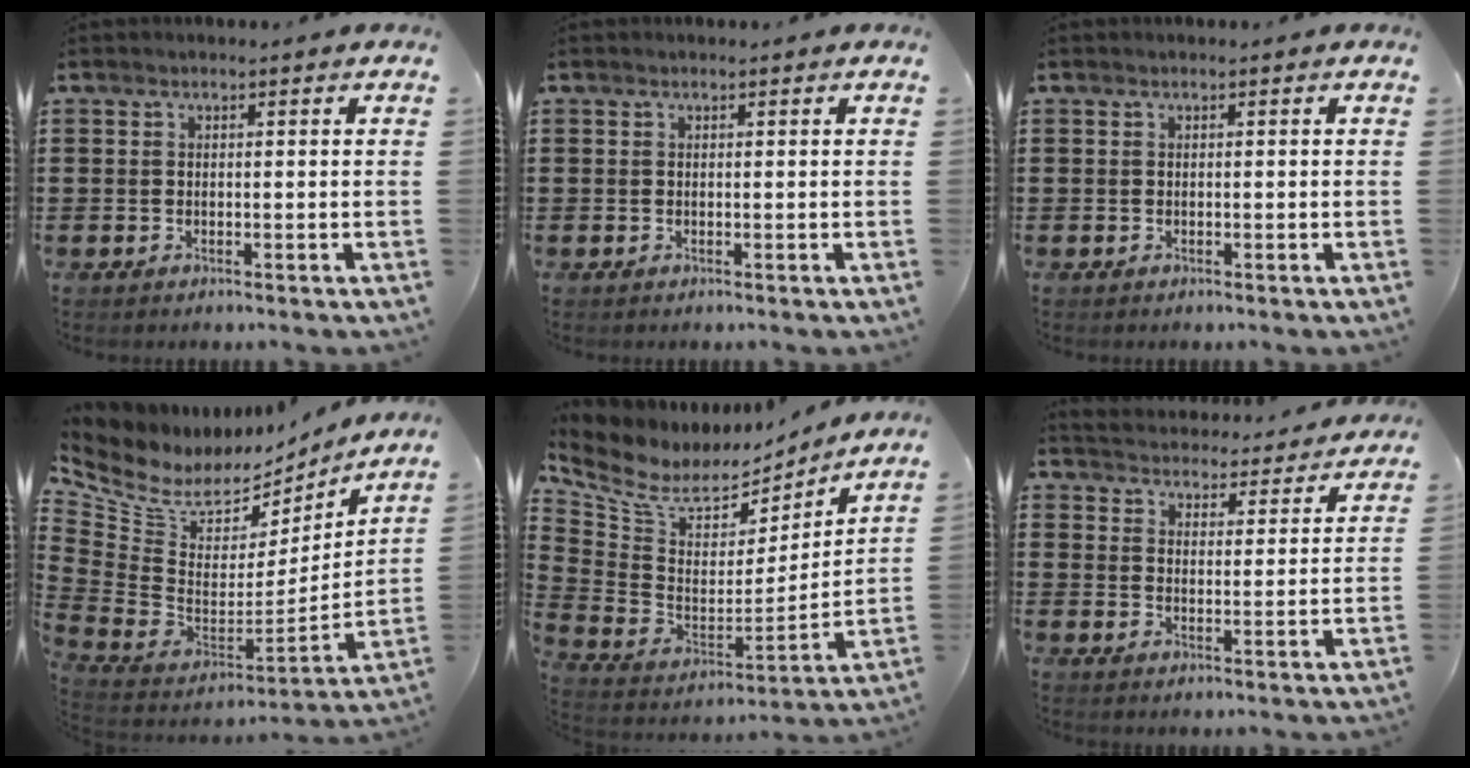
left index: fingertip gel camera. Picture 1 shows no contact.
{"total": 0.0}
{"total": 0.0}
{"total": 6.8, "force": [4.5, 4.6, 2.5], "torque": [-0.091, -0.044, 0.079]}
{"total": 7.2, "force": [5.5, 3.6, 2.9], "torque": [-0.091, -0.041, 0.098]}
{"total": 4.1, "force": [4.1, -0.2, -0.4], "torque": [-0.017, -0.039, 0.067]}